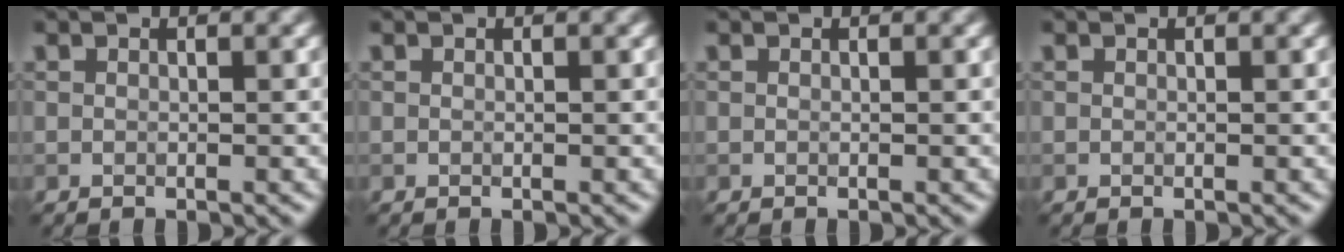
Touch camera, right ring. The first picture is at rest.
{"total": 0.0}
{"total": 0.0}
{"total": 0.0}